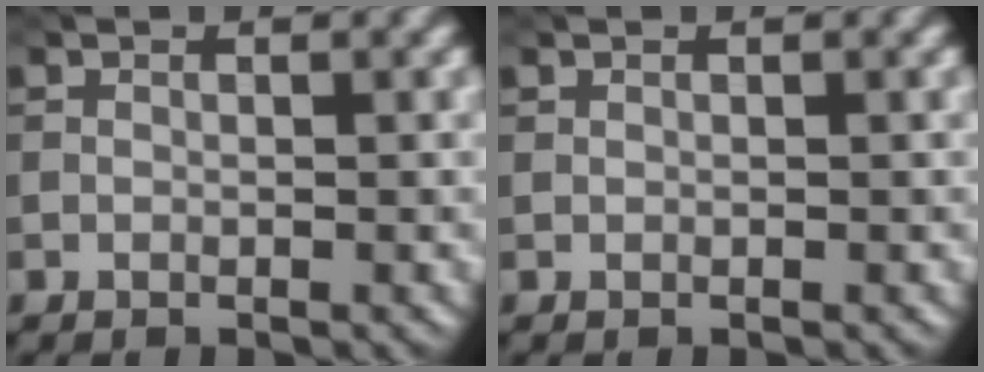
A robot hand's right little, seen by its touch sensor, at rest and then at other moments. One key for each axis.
{"total": 0.0}